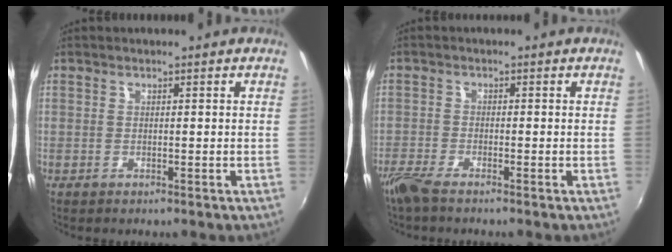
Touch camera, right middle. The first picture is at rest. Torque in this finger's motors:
{"motor_torque": [0.08, -0.07, 0.03, 0.02]}